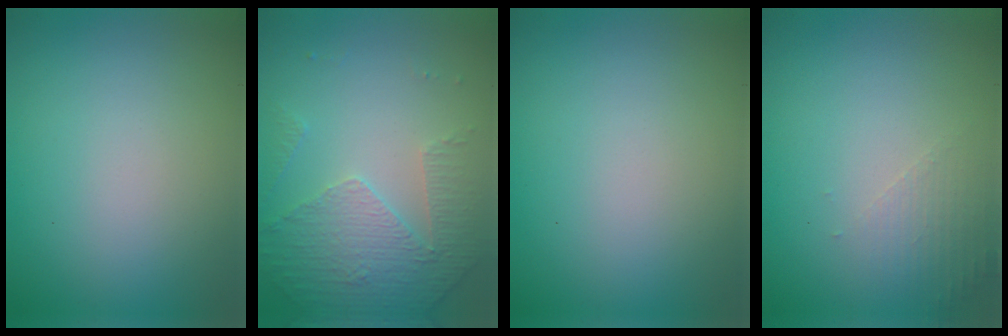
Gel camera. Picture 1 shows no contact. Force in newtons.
{"total": 4.9, "press": 3.4, "slide": 3.4}
{"total": 0.0}
{"total": 1.6, "press": 1.6, "slide": 0.4}